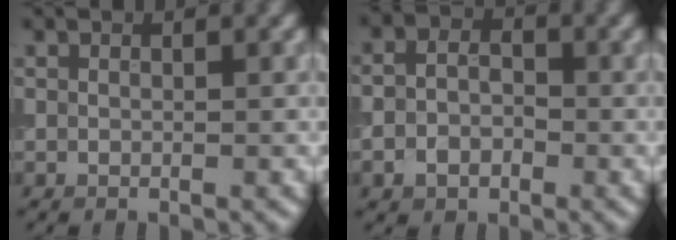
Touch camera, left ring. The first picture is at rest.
{"total": 3.3, "force": [-1.2, 2.5, 1.8], "torque": [-0.027, -0.001, -0.031]}